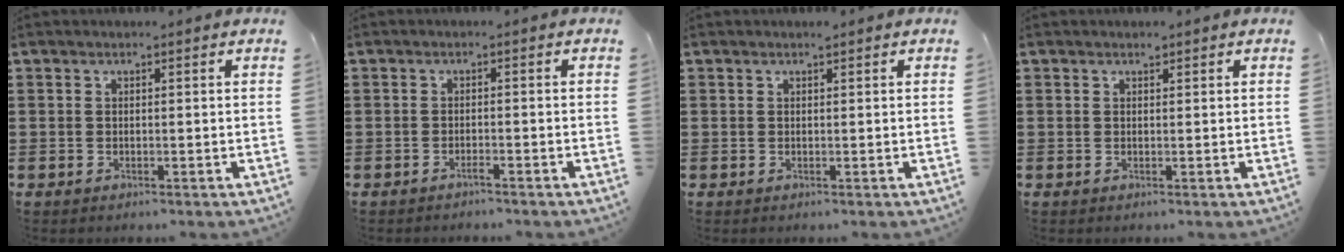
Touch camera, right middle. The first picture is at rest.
{"total": 0.9, "force": [-0.8, -0.1, 0.4], "torque": [-0.011, -0.003, -0.014]}
{"total": 0.0}
{"total": 0.8, "force": [0.6, 0.4, 0.2], "torque": [-0.004, 0.001, 0.012]}